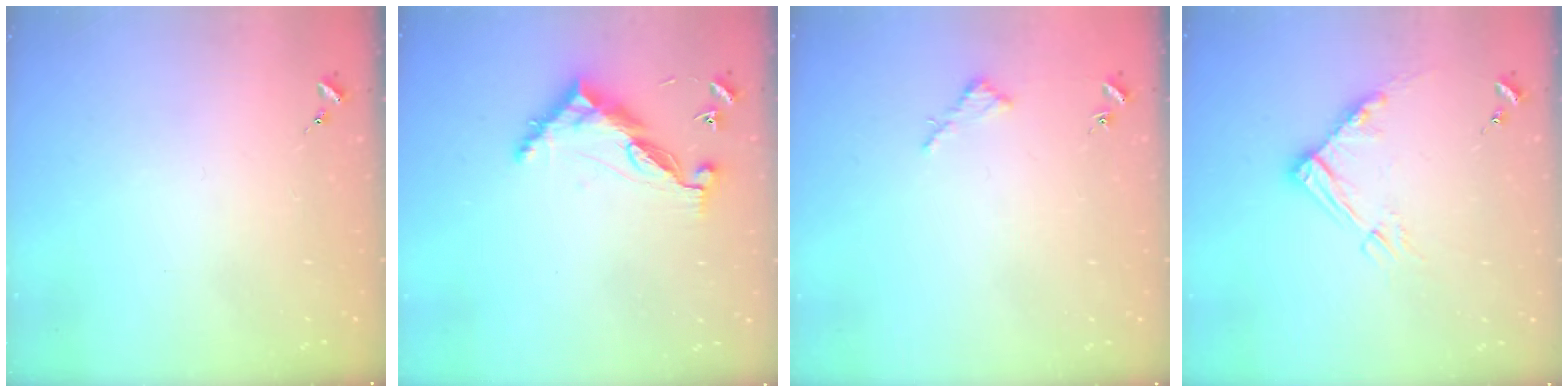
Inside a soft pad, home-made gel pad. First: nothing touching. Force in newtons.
{"total": 9.0, "press": 9.0, "slide": 0.8}
{"total": 2.6, "press": 2.6, "slide": 0.2}
{"total": 10.5, "press": 10.4, "slide": 1.2}